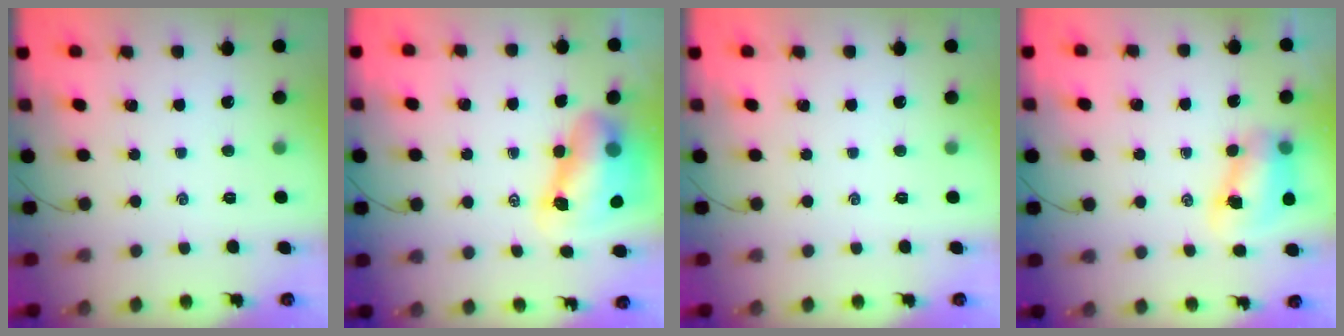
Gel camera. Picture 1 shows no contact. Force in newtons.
{"total": 10.2, "press": 9.9, "slide": 2.5}
{"total": 0.0}
{"total": 8.0, "press": 7.9, "slide": 1.1}